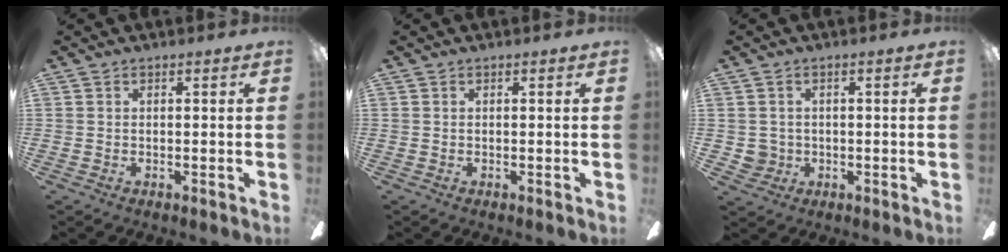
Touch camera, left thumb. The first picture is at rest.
{"total": 0.0}
{"total": 3.8, "force": [0.2, 3.8, 0.3], "torque": [-0.006, 0.007, 0.005]}